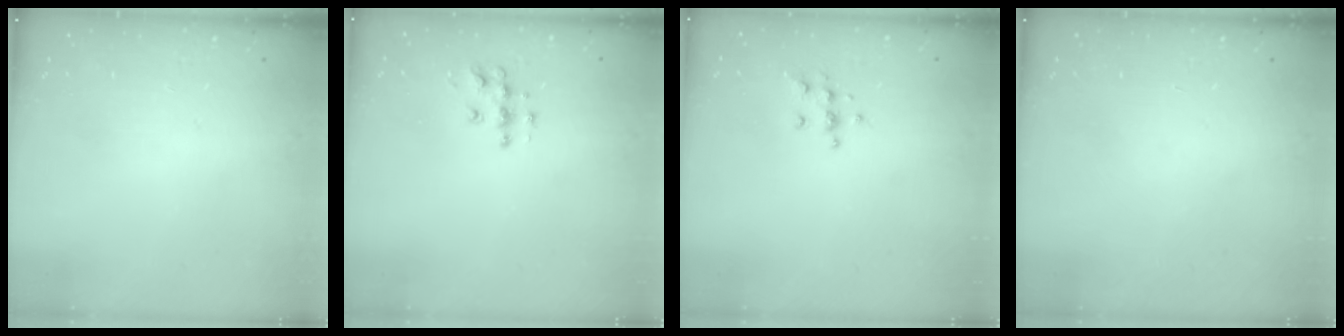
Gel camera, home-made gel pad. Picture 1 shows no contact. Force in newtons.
{"total": 7.5, "press": 7.5, "slide": 0.3}
{"total": 5.7, "press": 5.6, "slide": 1.1}
{"total": 0.0}